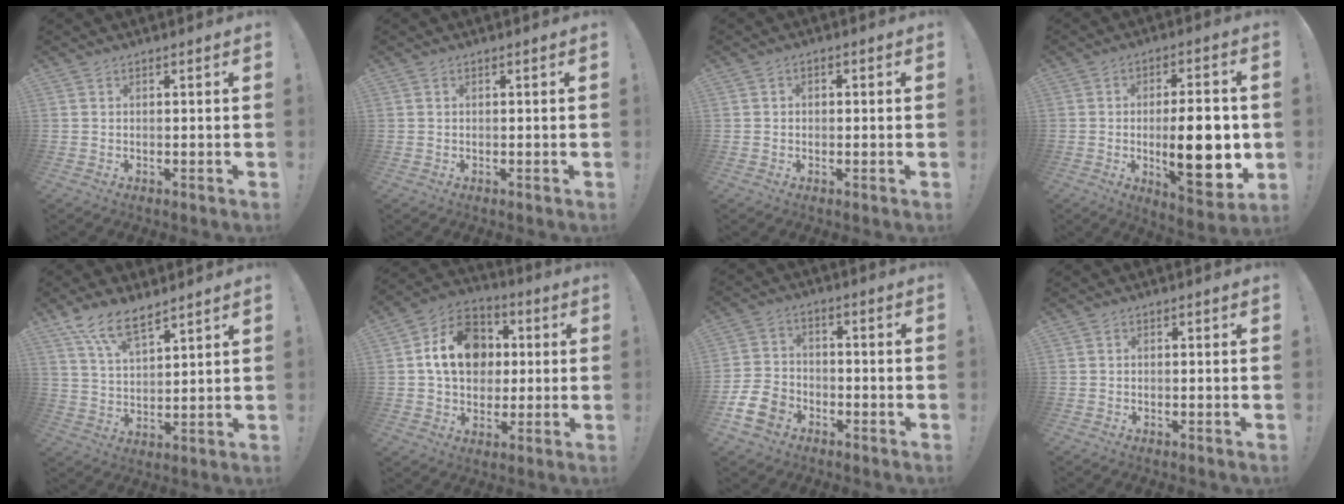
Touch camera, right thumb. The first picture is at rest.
{"total": 0.0}
{"total": 1.6, "force": [-0.7, 1.3, 0.7], "torque": [-0.012, 0.008, -0.013]}
{"total": 18.0, "force": [-2.0, 6.2, 16.8], "torque": [-0.249, -0.011, -0.030]}
{"total": 9.9, "force": [7.6, 3.6, 5.2], "torque": [-0.106, -0.039, 0.146]}
{"total": 16.7, "force": [3.0, 13.4, 9.6], "torque": [-0.125, 0.008, 0.065]}
{"total": 11.1, "force": [-6.1, 7.8, 5.0], "torque": [-0.098, 0.039, -0.110]}
{"total": 0.6, "force": [-0.3, 0.5, 0.2], "torque": [-0.005, 0.002, -0.006]}